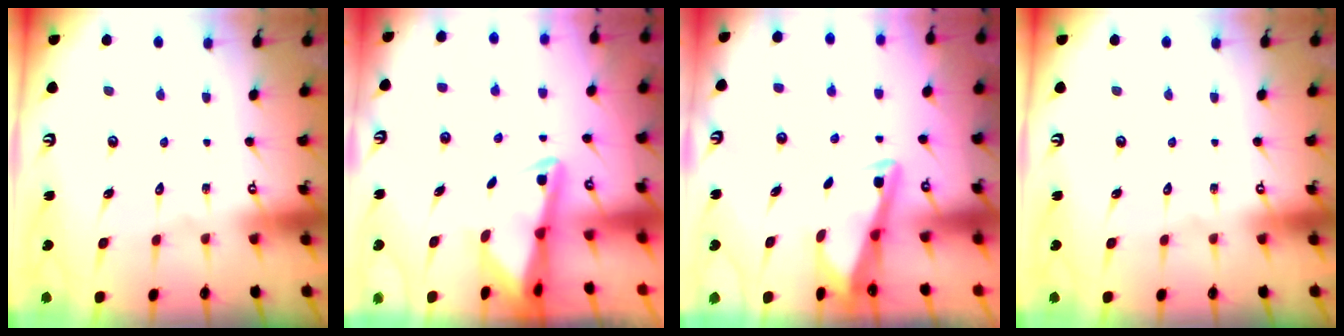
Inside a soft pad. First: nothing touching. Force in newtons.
{"total": 2.7, "press": 2.6, "slide": 0.6}
{"total": 3.5, "press": 3.5, "slide": 0.4}
{"total": 0.0}